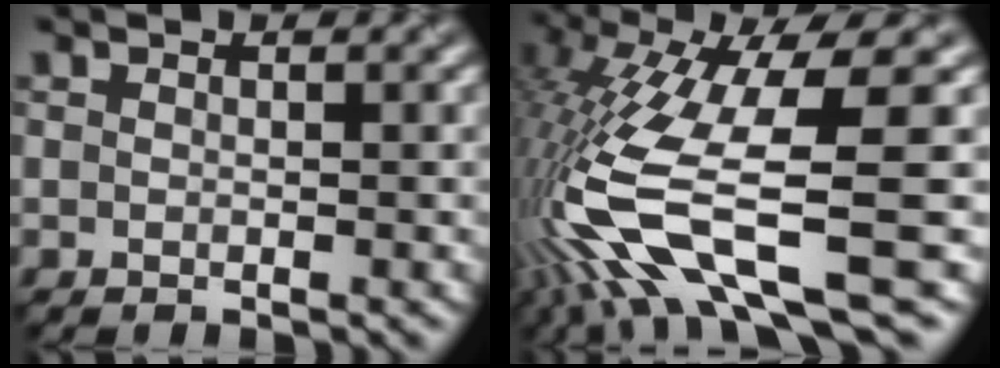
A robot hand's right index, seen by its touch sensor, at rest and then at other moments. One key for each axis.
{"total": 12.4, "fx": -4.4, "fy": 2.6, "fz": 11.3, "tx": -0.242, "ty": 0.003, "tz": -0.059}